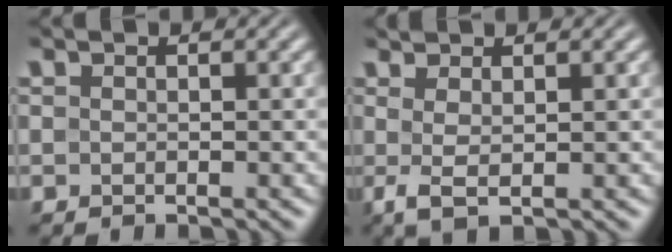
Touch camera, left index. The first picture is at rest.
{"total": 2.5, "force": [0.6, 0.7, 2.3], "torque": [-0.045, 0.002, 0.012]}